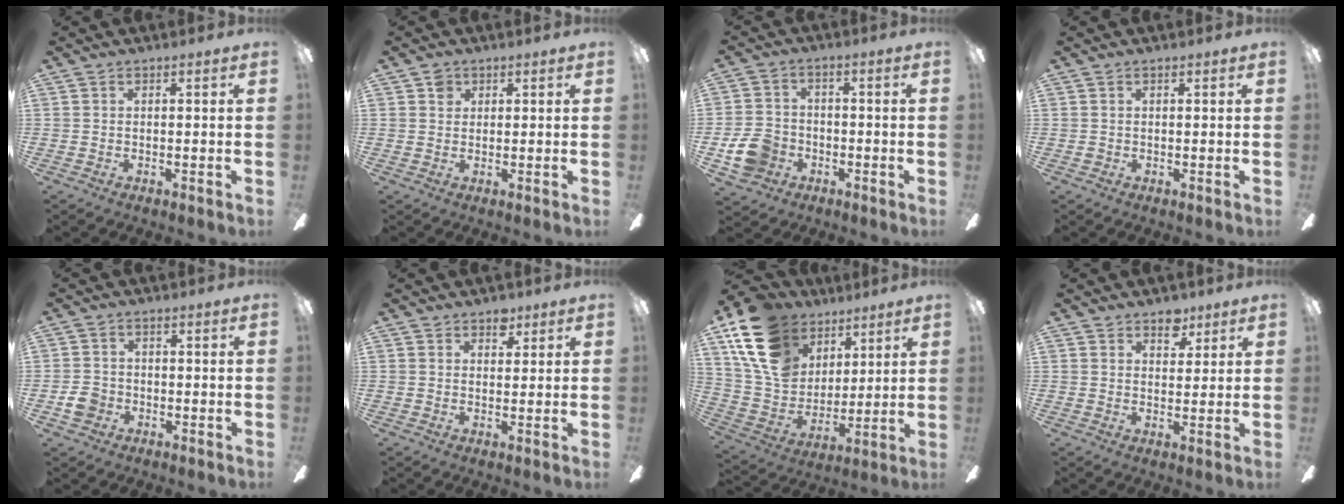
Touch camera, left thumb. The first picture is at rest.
{"total": 2.3, "force": [1.2, 1.8, 0.6], "torque": [-0.007, 0.001, 0.020]}
{"total": 9.3, "force": [-3.4, 7.4, 4.4], "torque": [-0.102, 0.025, -0.061]}
{"total": 0.7, "force": [0.1, 0.6, 0.3], "torque": [-0.005, 0.005, 0.001]}
{"total": 4.5, "force": [-1.5, 3.8, 1.9], "torque": [-0.043, 0.008, -0.027]}
{"total": 4.8, "force": [3.6, 2.9, 1.4], "torque": [-0.006, -0.015, 0.060]}
{"total": 19.3, "force": [10.5, 13.5, 9.0], "torque": [-0.191, -0.037, 0.205]}
{"total": 5.4, "force": [3.9, 3.2, 1.8], "torque": [-0.007, -0.022, 0.066]}